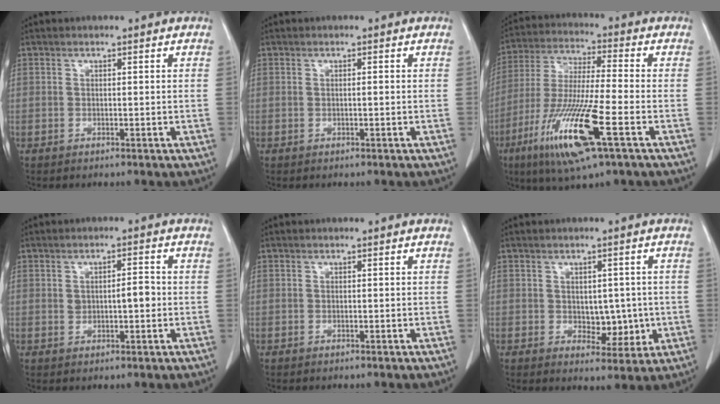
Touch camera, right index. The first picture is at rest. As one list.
[{"total": 0.6, "force": [0.0, 0.1, 0.5], "torque": [-0.011, 0.000, 0.001]}, {"total": 15.9, "force": [-6.8, 0.9, 14.4], "torque": [-0.297, -0.031, -0.124]}, {"total": 3.5, "force": [0.1, 1.4, 3.3], "torque": [-0.054, 0.007, 0.006]}, {"total": 0.0}, {"total": 5.2, "force": [-0.4, 3.2, 4.1], "torque": [-0.045, 0.000, 0.006]}]